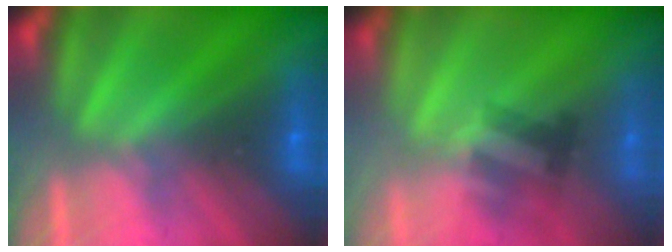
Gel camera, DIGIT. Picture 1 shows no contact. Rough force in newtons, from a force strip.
{"total": 2.1}